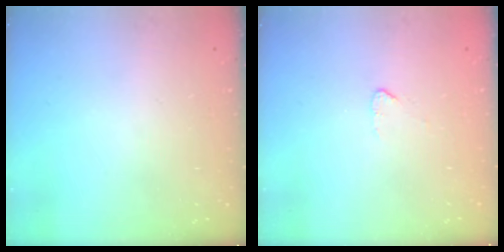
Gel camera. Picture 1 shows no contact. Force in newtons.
{"total": 2.7, "press": 2.7, "slide": 0.2}